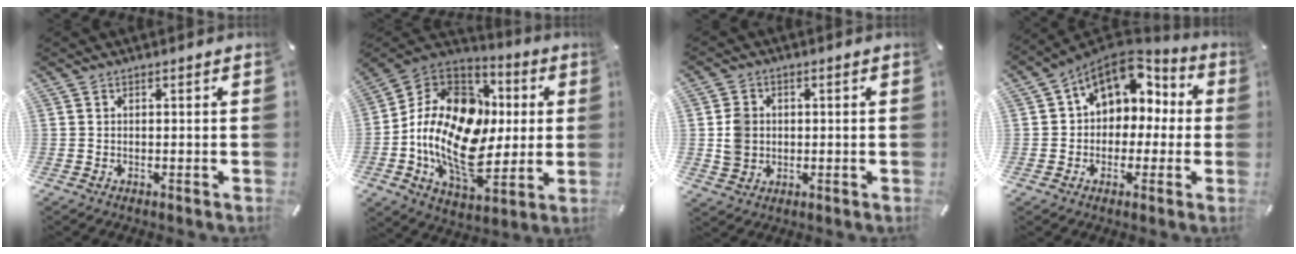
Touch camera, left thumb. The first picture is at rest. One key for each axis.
{"total": 22.4, "fx": -0.9, "fy": 16.0, "fz": 15.6, "tx": -0.303, "ty": -0.001, "tz": -0.015}
{"total": 5.7, "fx": 0.1, "fy": 5.3, "fz": 2.1, "tx": -0.044, "ty": 0.010, "tz": 0.004}
{"total": 11.9, "fx": 4.1, "fy": 9.6, "fz": 5.6, "tx": -0.086, "ty": -0.019, "tz": 0.080}